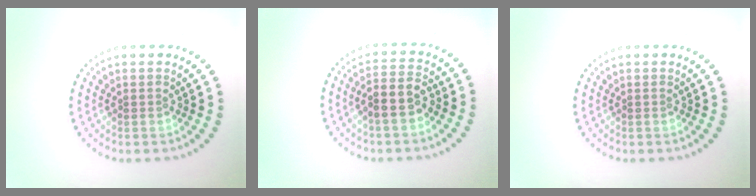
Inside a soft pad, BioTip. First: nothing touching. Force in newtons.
{"total": 3.0, "press": 2.8, "slide": 1.1}
{"total": 0.0}